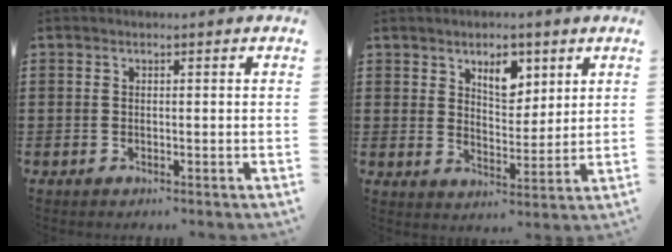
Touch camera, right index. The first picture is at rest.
{"total": 5.7, "force": [3.4, 3.2, 3.4], "torque": [-0.054, 0.002, 0.057]}